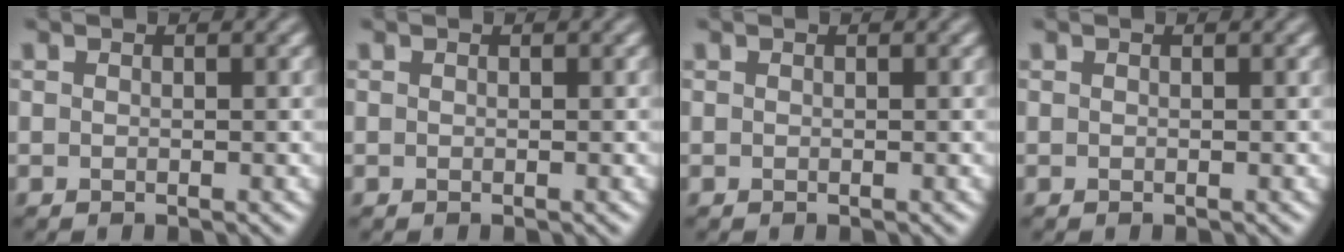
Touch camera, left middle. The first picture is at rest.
{"total": 0.0}
{"total": 0.0}
{"total": 0.0}